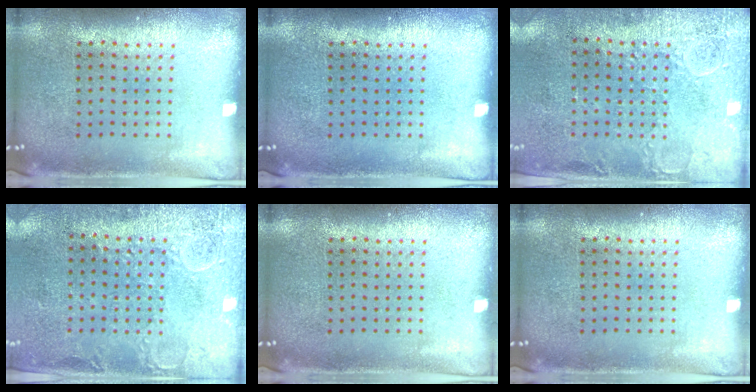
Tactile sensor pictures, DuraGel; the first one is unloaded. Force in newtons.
{"total": 0.0}
{"total": 3.0, "press": 2.2, "slide": 2.0}
{"total": 2.9, "press": 2.5, "slide": 1.5}
{"total": 0.0}
{"total": 0.0}